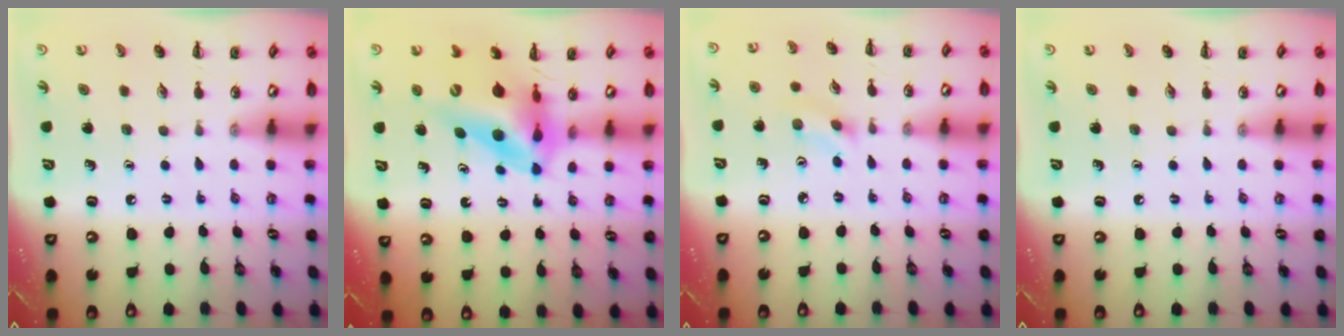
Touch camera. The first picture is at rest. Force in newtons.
{"total": 12.2, "press": 11.6, "slide": 3.6}
{"total": 2.0, "press": 1.9, "slide": 0.8}
{"total": 0.0}